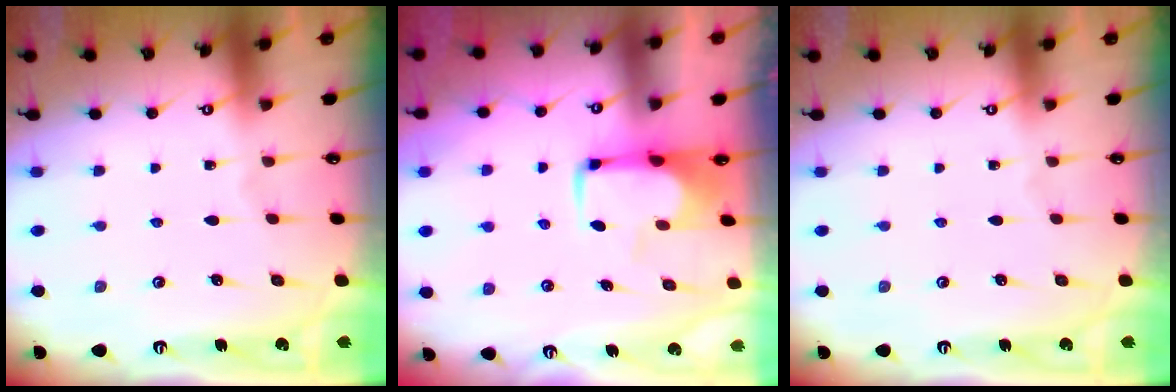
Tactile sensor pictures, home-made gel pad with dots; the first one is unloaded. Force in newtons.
{"total": 1.6, "press": 1.5, "slide": 0.5}
{"total": 0.0}